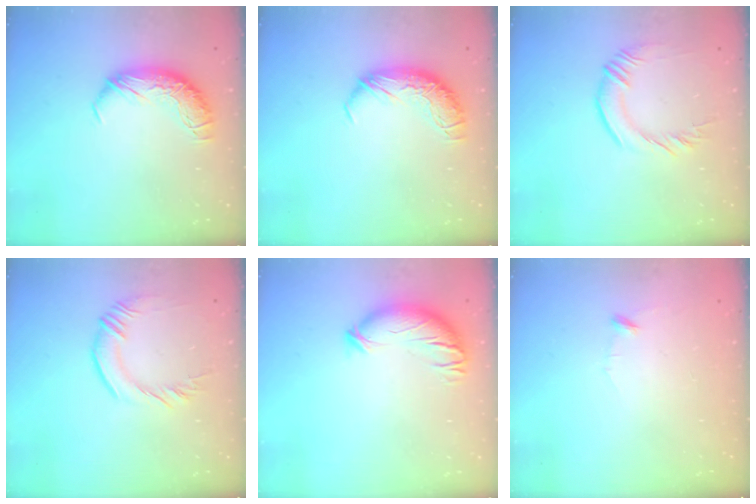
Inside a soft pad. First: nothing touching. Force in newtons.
{"total": 0.0}
{"total": 1.2, "press": 0.8, "slide": 0.9}
{"total": 1.2, "press": 0.8, "slide": 0.9}
{"total": 3.7, "press": 2.9, "slide": 2.4}
{"total": 8.7, "press": 8.6, "slide": 0.5}